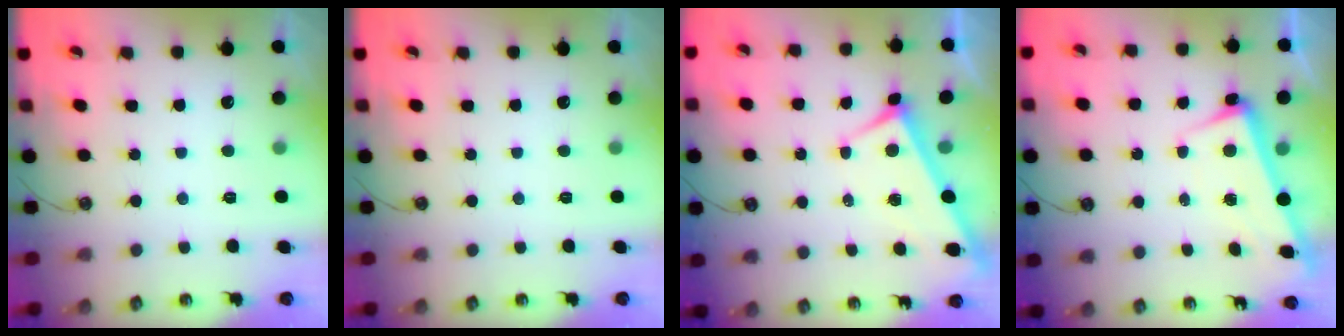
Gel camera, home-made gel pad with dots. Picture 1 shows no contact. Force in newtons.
{"total": 0.0}
{"total": 4.0, "press": 3.9, "slide": 0.6}
{"total": 2.5, "press": 2.2, "slide": 1.1}